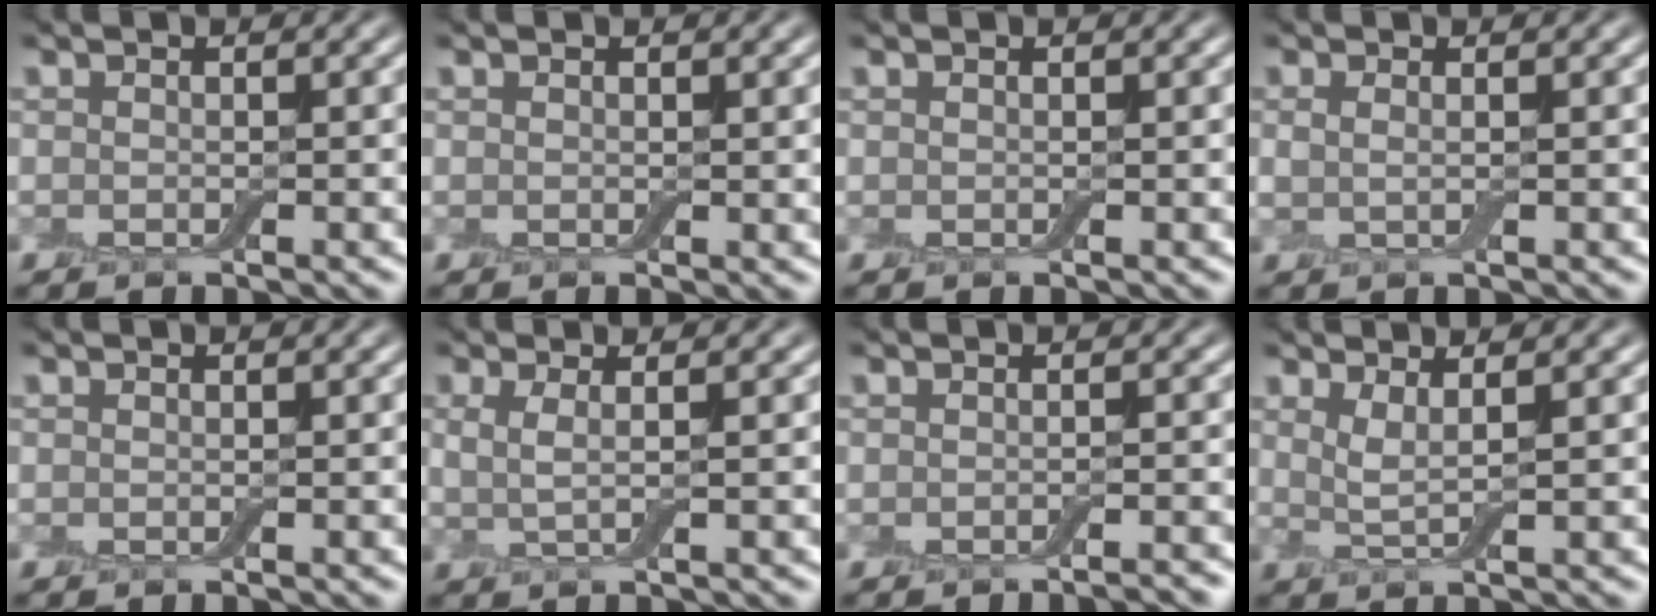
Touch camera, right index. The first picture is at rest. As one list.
[{"total": 0.5, "force": [0.4, 0.2, 0.3], "torque": [-0.004, 0.002, 0.007]}, {"total": 0.0}, {"total": 1.1, "force": [0.5, 0.4, 0.9], "torque": [-0.022, -0.006, 0.010]}, {"total": 0.0}, {"total": 2.1, "force": [0.6, 0.8, 1.8], "torque": [-0.032, -0.005, 0.007]}, {"total": 1.4, "force": [-1.1, 0.2, 0.8], "torque": [-0.003, 0.000, -0.018]}, {"total": 2.3, "force": [1.2, 0.5, 1.9], "torque": [-0.034, -0.005, 0.022]}]